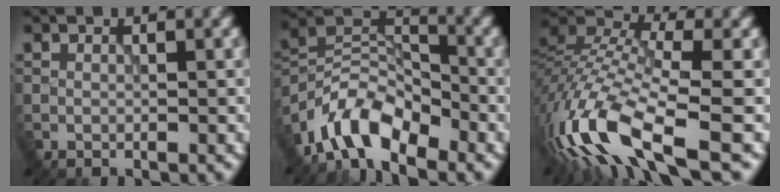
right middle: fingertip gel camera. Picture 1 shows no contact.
{"total": 7.2, "force": [-5.6, 3.0, 3.5], "torque": [-0.052, 0.008, -0.117]}
{"total": 12.6, "force": [-6.8, 4.0, 9.9], "torque": [-0.205, 0.008, -0.133]}